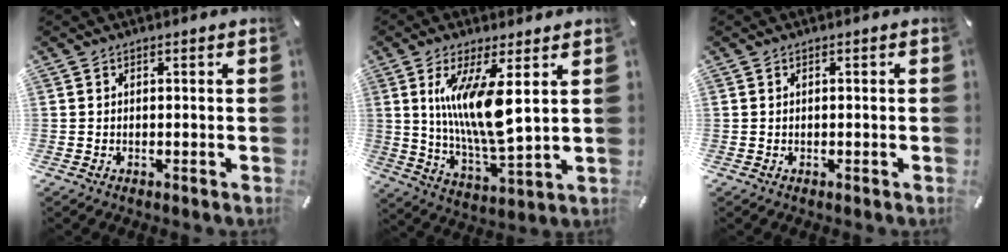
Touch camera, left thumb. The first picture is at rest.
{"total": 13.4, "force": [4.0, 3.5, 12.3], "torque": [-0.244, -0.028, 0.061]}
{"total": 0.0}